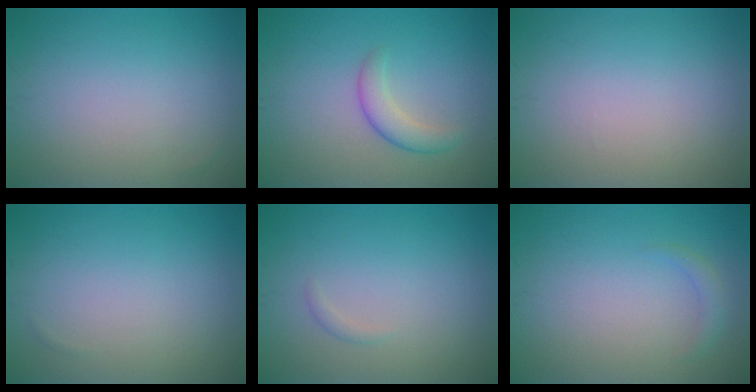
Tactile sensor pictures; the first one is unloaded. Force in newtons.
{"total": 2.4, "press": 2.4, "slide": 0.1}
{"total": 0.0}
{"total": 0.0}
{"total": 0.6, "press": 0.5, "slide": 0.1}
{"total": 1.1, "press": 1.1, "slide": 0.0}